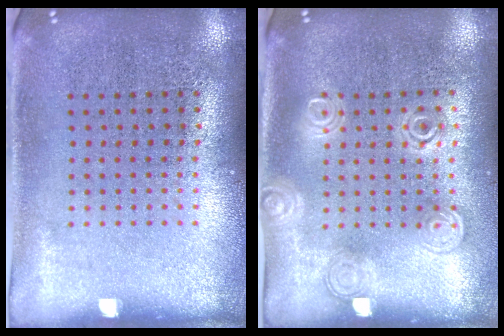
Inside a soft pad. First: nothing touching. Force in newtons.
{"total": 1.4, "press": 1.3, "slide": 0.4}